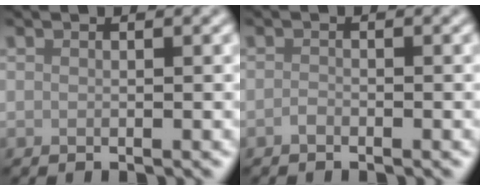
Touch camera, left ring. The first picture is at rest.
{"total": 0.7, "force": [-0.5, 0.2, 0.3], "torque": [-0.006, -0.001, -0.012]}